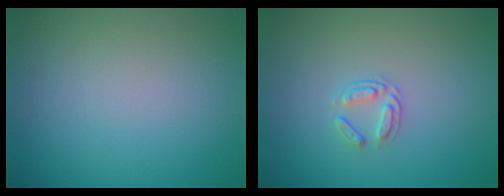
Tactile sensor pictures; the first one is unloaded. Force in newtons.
{"total": 1.6, "press": 1.0, "slide": 1.2}